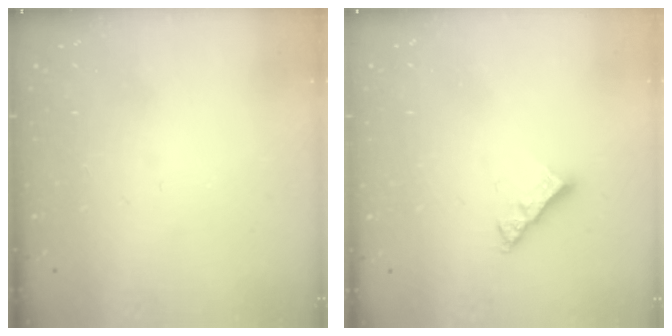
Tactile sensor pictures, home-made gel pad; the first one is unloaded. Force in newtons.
{"total": 4.8, "press": 4.8, "slide": 0.5}